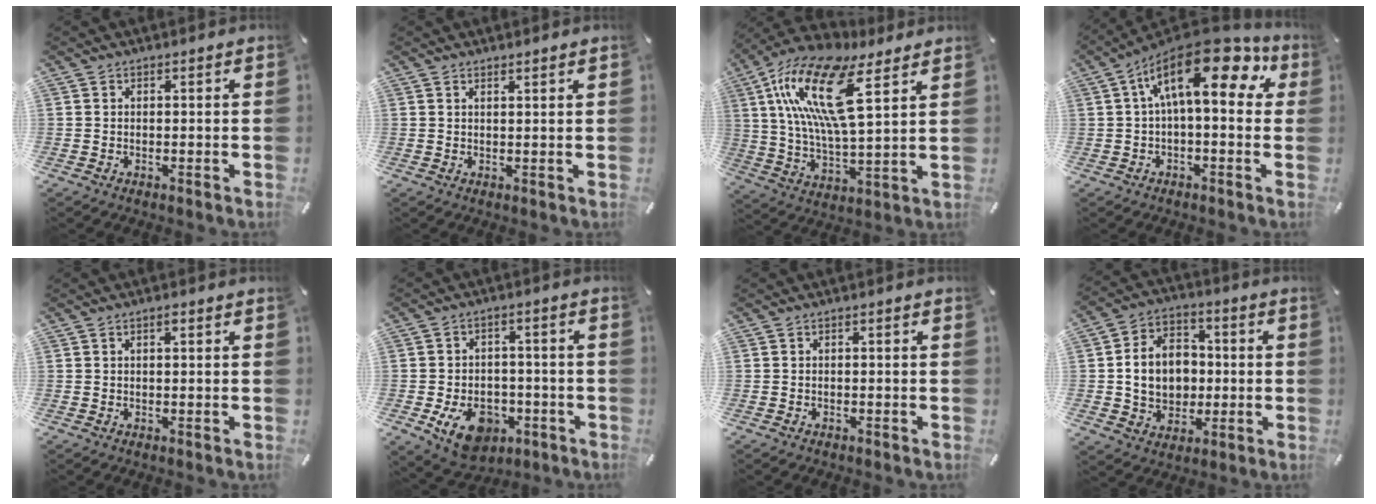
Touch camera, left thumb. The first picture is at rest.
{"total": 1.1, "force": [1.0, -0.2, 0.3], "torque": [-0.005, -0.004, 0.020]}
{"total": 20.3, "force": [9.8, 7.0, 16.4], "torque": [-0.350, -0.033, 0.157]}
{"total": 18.1, "force": [6.2, 8.0, 15.1], "torque": [-0.256, -0.042, 0.099]}
{"total": 1.0, "force": [0.4, 0.2, 0.9], "torque": [-0.019, 0.002, 0.006]}
{"total": 11.0, "force": [-4.7, 7.6, 6.5], "torque": [-0.103, 0.027, -0.078]}
{"total": 0.8, "force": [-0.6, 0.3, 0.4], "torque": [-0.009, 0.000, -0.011]}
{"total": 11.6, "force": [-0.4, 9.9, 6.0], "torque": [-0.118, 0.020, -0.001]}